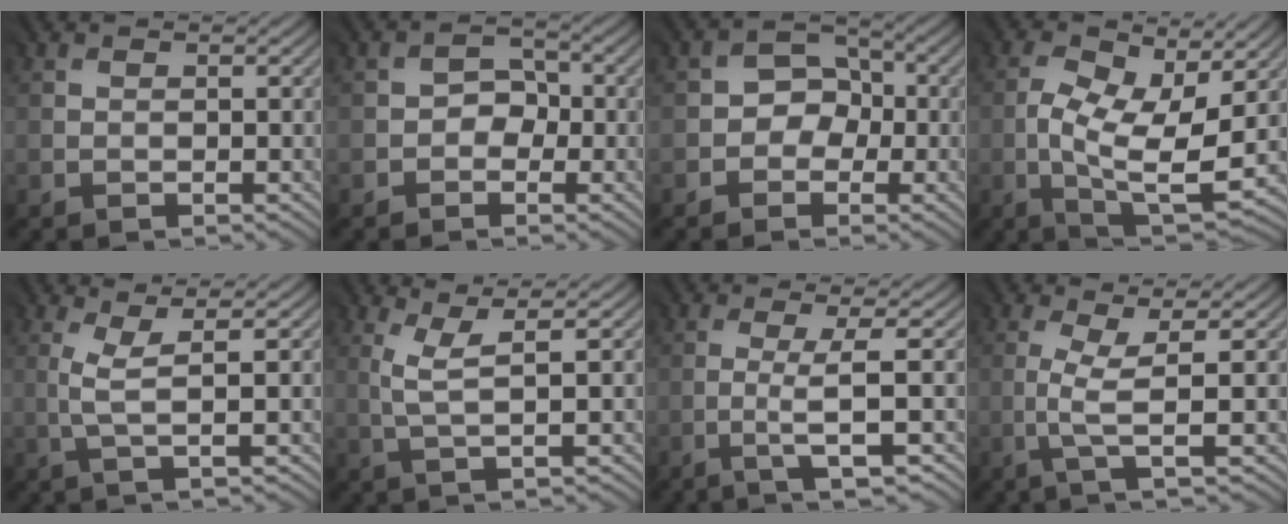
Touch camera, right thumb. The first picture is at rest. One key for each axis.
{"total": 2.7, "fx": -1.2, "fy": 2.1, "fz": 1.1, "tx": -0.004, "ty": 0.003, "tz": -0.024}
{"total": 4.1, "fx": -1.5, "fy": 3.4, "fz": 1.9, "tx": -0.014, "ty": 0.008, "tz": -0.037}
{"total": 9.4, "fx": -0.1, "fy": 4.2, "fz": 8.4, "tx": -0.169, "ty": -0.003, "tz": 0.003}
{"total": 2.4, "fx": 0.3, "fy": -0.2, "fz": 2.4, "tx": -0.052, "ty": 0.003, "tz": 0.009}
{"total": 2.6, "fx": 0.8, "fy": -0.2, "fz": 2.4, "tx": -0.053, "ty": 0.003, "tz": 0.021}
{"total": 3.3, "fx": -1.3, "fy": -0.2, "fz": 3.0, "tx": -0.047, "ty": 0.008, "tz": -0.037}
{"total": 3.2, "fx": -0.6, "fy": -0.1, "fz": 3.2, "tx": -0.067, "ty": 0.005, "tz": -0.015}